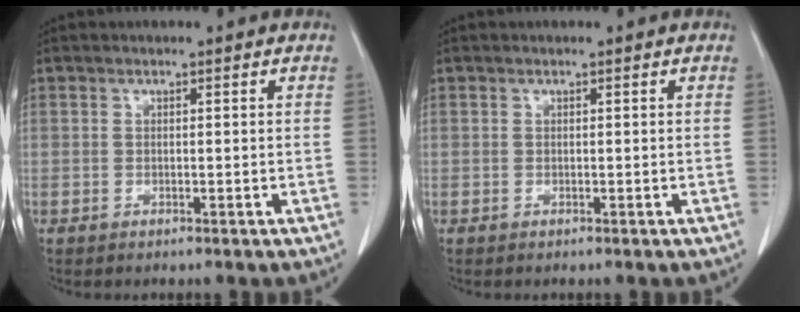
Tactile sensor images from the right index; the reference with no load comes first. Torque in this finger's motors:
{"motor_torque": [0.00, 0.00, 0.00, 0.00]}